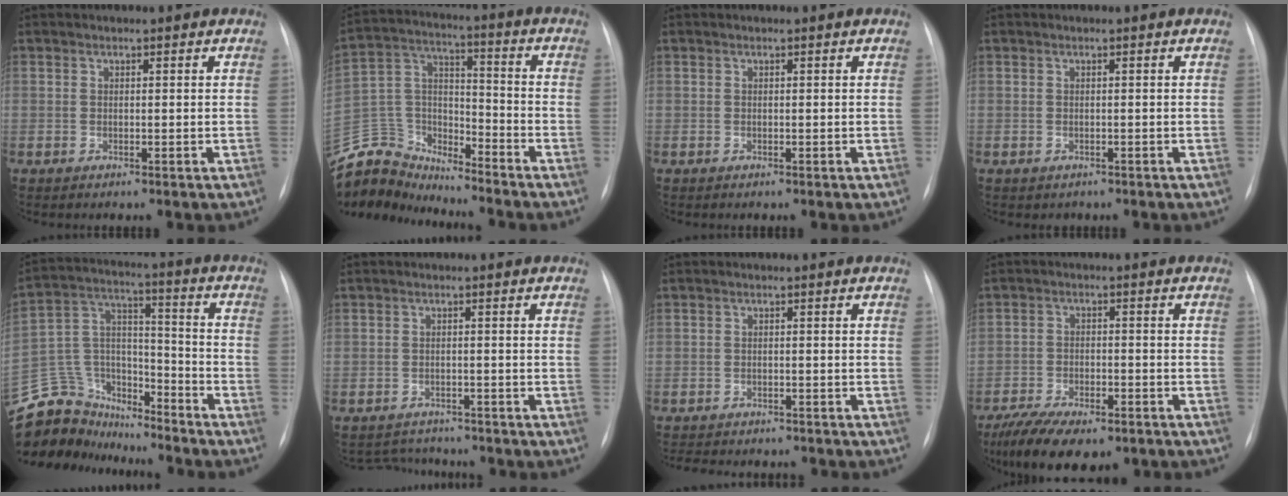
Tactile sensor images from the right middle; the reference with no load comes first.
{"total": 13.9, "force": [-13.4, 3.3, 0.3], "torque": [-0.014, 0.061, -0.255]}
{"total": 0.0}
{"total": 0.9, "force": [-0.5, 0.7, 0.0], "torque": [-0.004, 0.002, -0.005]}
{"total": 17.5, "force": [-15.9, 7.0, 2.6], "torque": [-0.063, 0.072, -0.268]}
{"total": 4.1, "force": [-4.0, 1.0, -0.4], "torque": [0.002, 0.006, -0.059]}
{"total": 10.3, "force": [-9.1, 3.2, 3.5], "torque": [-0.063, -0.001, -0.111]}
{"total": 12.3, "force": [-9.1, 4.7, 6.9], "torque": [-0.118, -0.009, -0.139]}